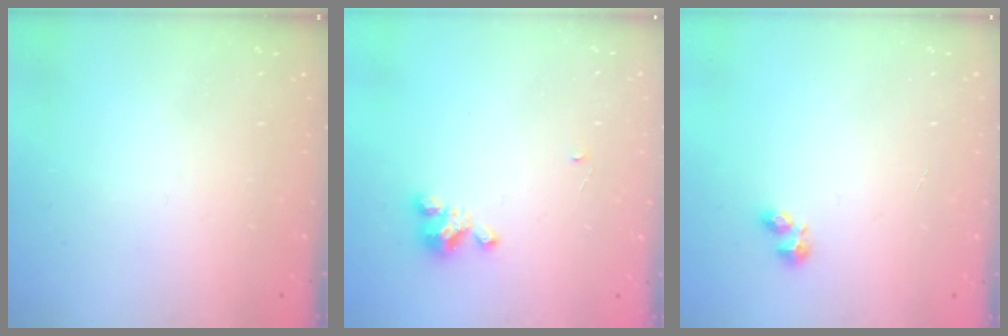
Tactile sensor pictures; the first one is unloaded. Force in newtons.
{"total": 3.2, "press": 3.2, "slide": 0.3}
{"total": 3.8, "press": 3.8, "slide": 0.7}